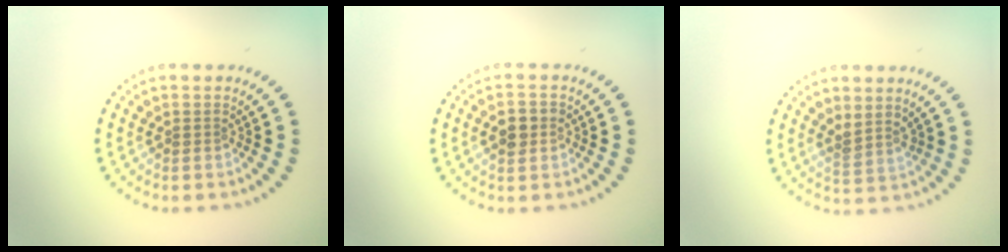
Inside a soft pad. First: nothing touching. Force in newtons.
{"total": 2.7, "press": 2.7, "slide": 0.2}
{"total": 1.9, "press": 1.5, "slide": 1.2}